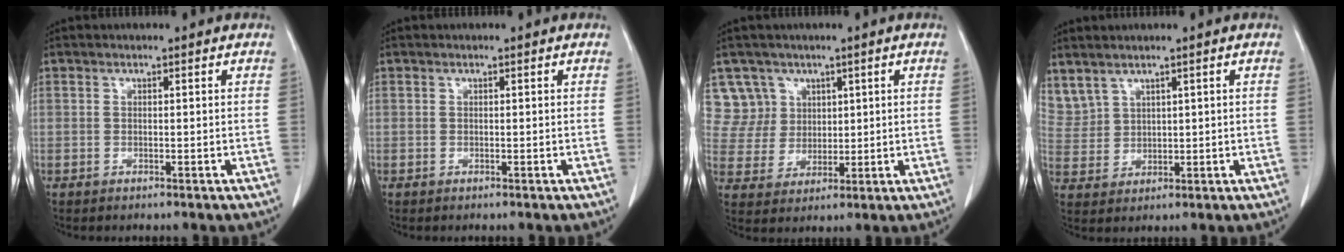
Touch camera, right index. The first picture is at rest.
{"total": 0.0}
{"total": 6.7, "force": [4.2, 5.2, -0.4], "torque": [0.013, 0.008, 0.094]}
{"total": 6.9, "force": [4.8, 4.3, 2.4], "torque": [-0.075, 0.016, 0.121]}